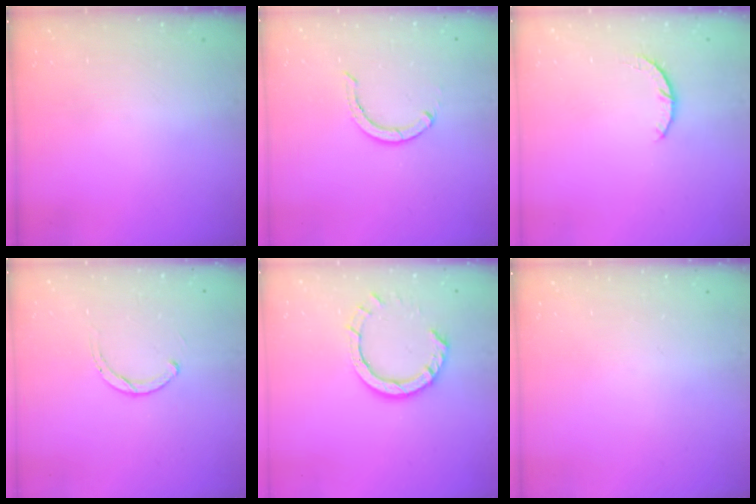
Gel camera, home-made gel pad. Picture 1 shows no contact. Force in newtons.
{"total": 2.9, "press": 2.9, "slide": 0.1}
{"total": 3.1, "press": 3.1, "slide": 0.5}
{"total": 1.9, "press": 1.9, "slide": 0.2}
{"total": 8.9, "press": 8.8, "slide": 0.8}
{"total": 0.0}